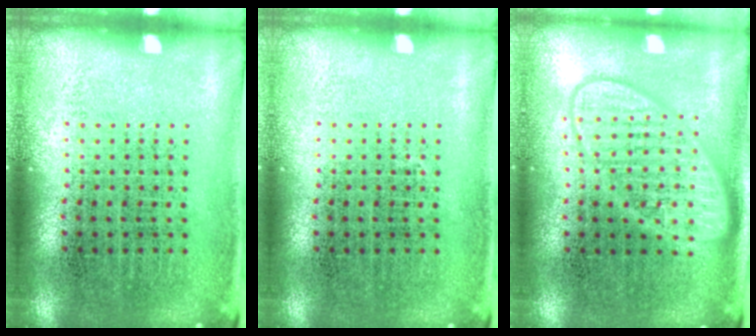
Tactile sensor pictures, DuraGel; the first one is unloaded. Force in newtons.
{"total": 0.0}
{"total": 2.9, "press": 2.9, "slide": 0.5}